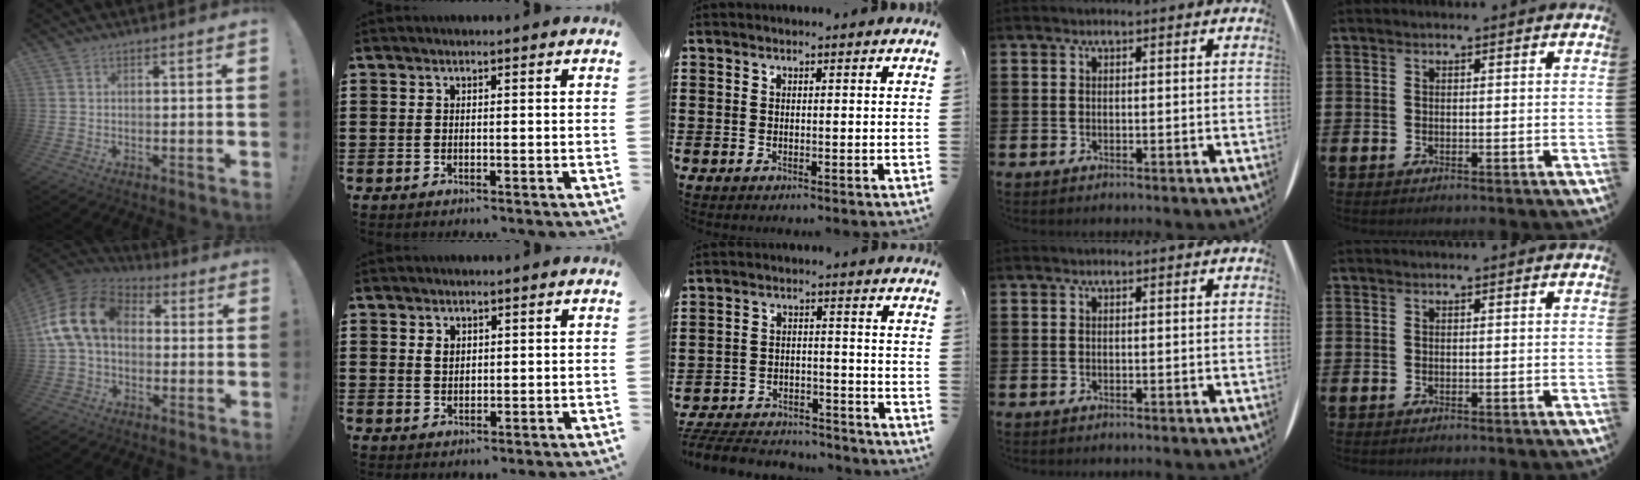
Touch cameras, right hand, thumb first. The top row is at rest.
{"thumb": {"total": 17.2, "force": [2.9, 11.7, 12.2], "torque": [-0.227, 0.017, 0.057]}, "index": {"total": 1.6, "force": [0.7, 1.2, 0.8], "torque": [-0.019, 0.005, 0.013]}, "middle": {"total": 6.1, "force": [-6.0, 1.0, 0.8], "torque": [-0.020, 0.006, -0.121]}}